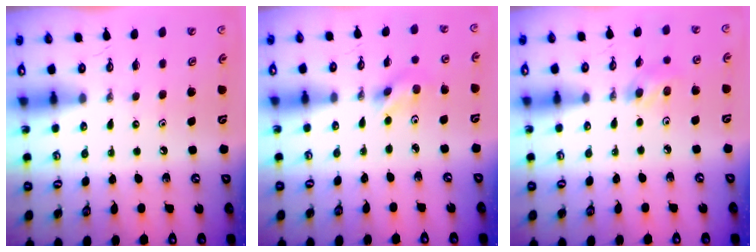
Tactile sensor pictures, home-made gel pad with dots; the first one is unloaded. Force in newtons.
{"total": 4.4, "press": 3.7, "slide": 2.4}
{"total": 4.9, "press": 4.8, "slide": 0.7}